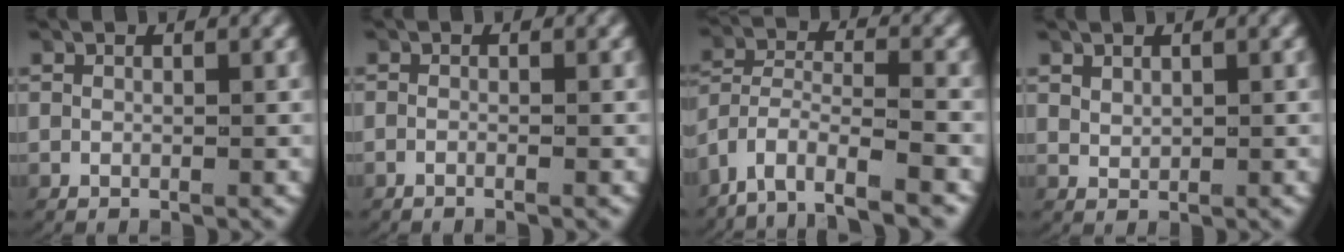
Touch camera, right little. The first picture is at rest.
{"total": 1.2, "force": [-1.1, 0.2, 0.5], "torque": [-0.015, 0.002, -0.021]}
{"total": 7.5, "force": [-4.7, 4.2, 4.2], "torque": [-0.104, -0.041, -0.068]}
{"total": 0.9, "force": [0.7, 0.2, 0.4], "torque": [-0.014, -0.004, 0.024]}